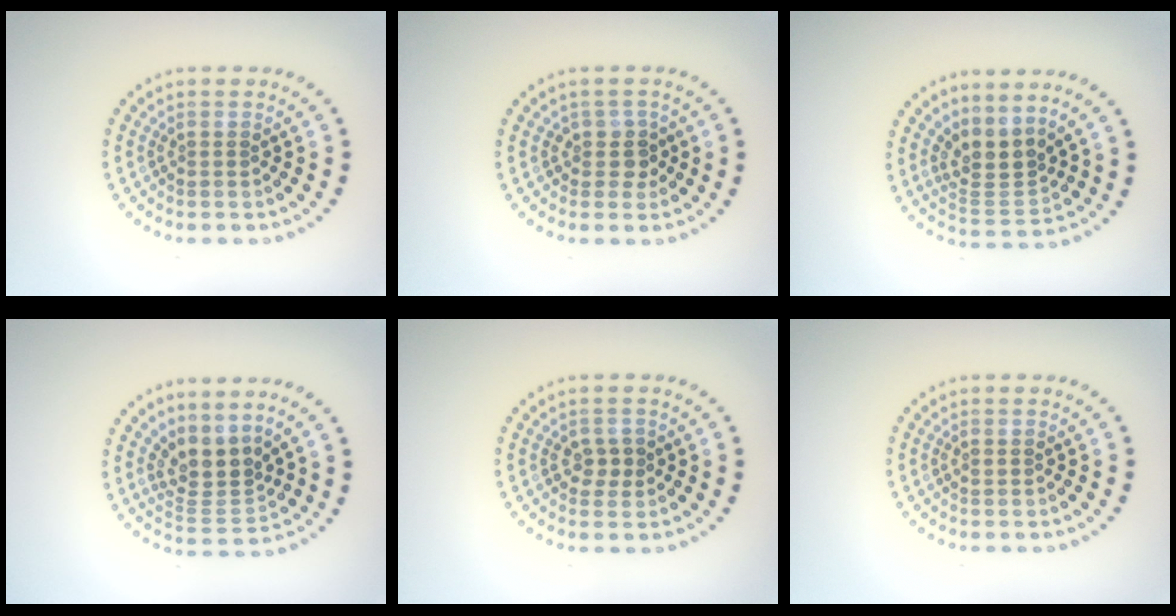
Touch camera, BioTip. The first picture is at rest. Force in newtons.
{"total": 1.8, "press": 1.6, "slide": 0.9}
{"total": 3.2, "press": 2.5, "slide": 2.1}
{"total": 3.3, "press": 2.4, "slide": 2.3}
{"total": 1.9, "press": 1.8, "slide": 0.4}
{"total": 0.7, "press": 0.7, "slide": 0.1}